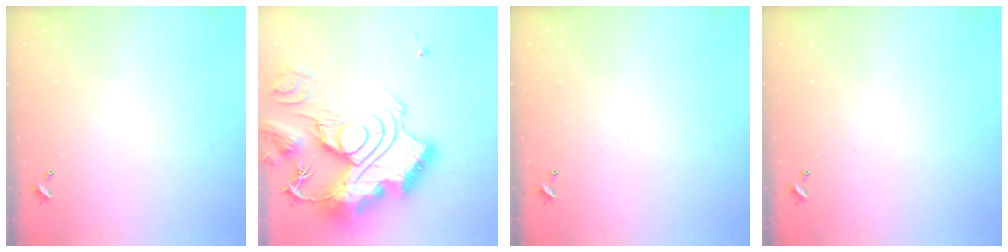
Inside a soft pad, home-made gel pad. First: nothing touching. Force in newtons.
{"total": 0.7, "press": 0.7, "slide": 0.0}
{"total": 0.0}
{"total": 0.0}